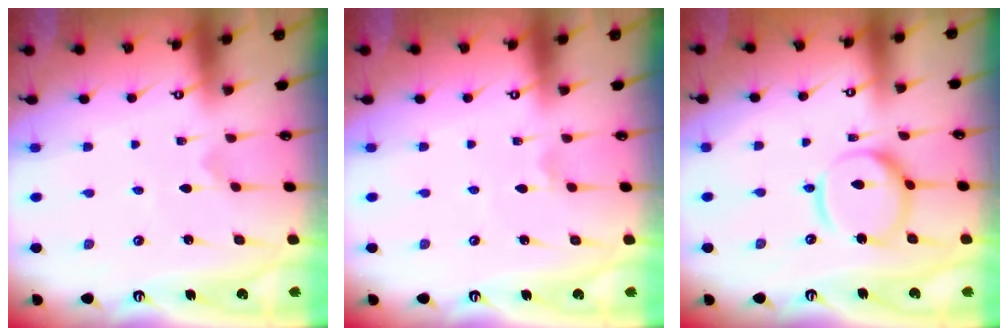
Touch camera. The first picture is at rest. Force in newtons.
{"total": 1.6, "press": 1.6, "slide": 0.3}
{"total": 13.0, "press": 12.9, "slide": 1.2}